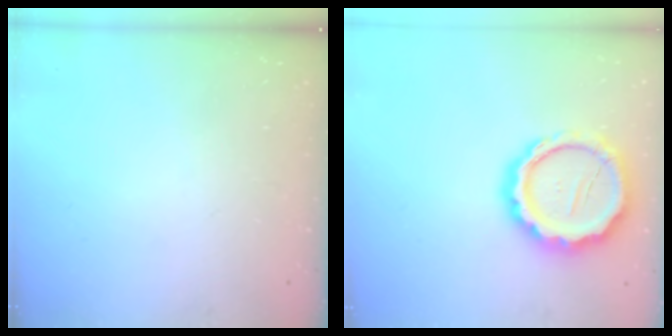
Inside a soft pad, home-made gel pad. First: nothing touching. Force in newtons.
{"total": 17.5, "press": 17.2, "slide": 3.3}